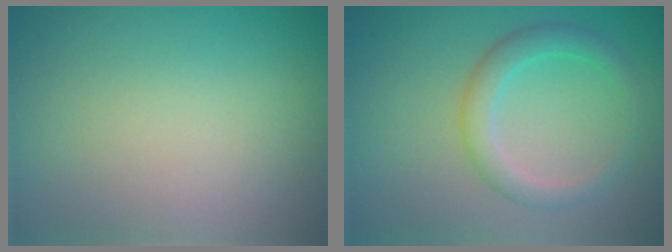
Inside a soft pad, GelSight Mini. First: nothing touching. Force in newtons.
{"total": 2.8, "press": 2.8, "slide": 0.1}